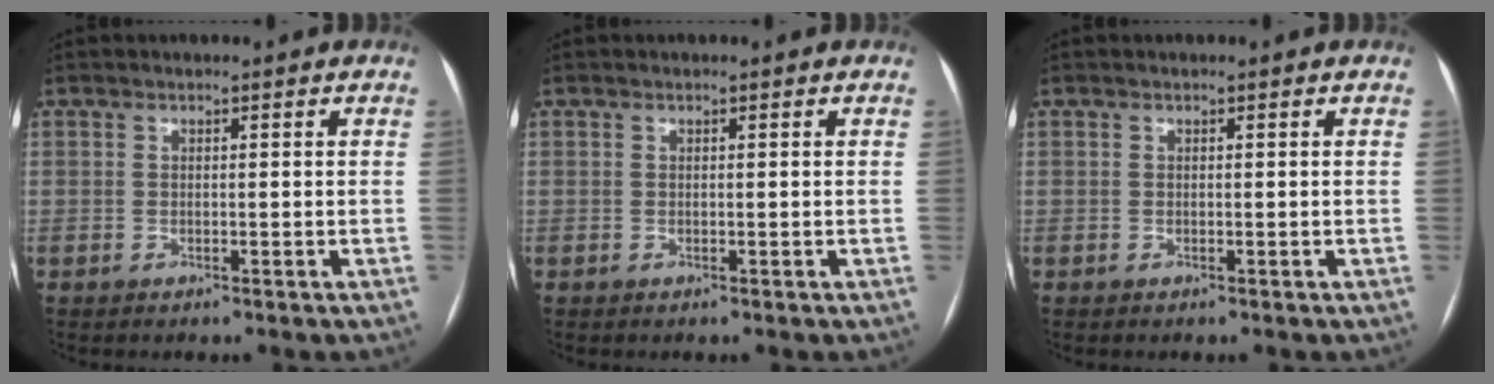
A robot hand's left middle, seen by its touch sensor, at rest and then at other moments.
{"total": 0.0}
{"total": 0.0}